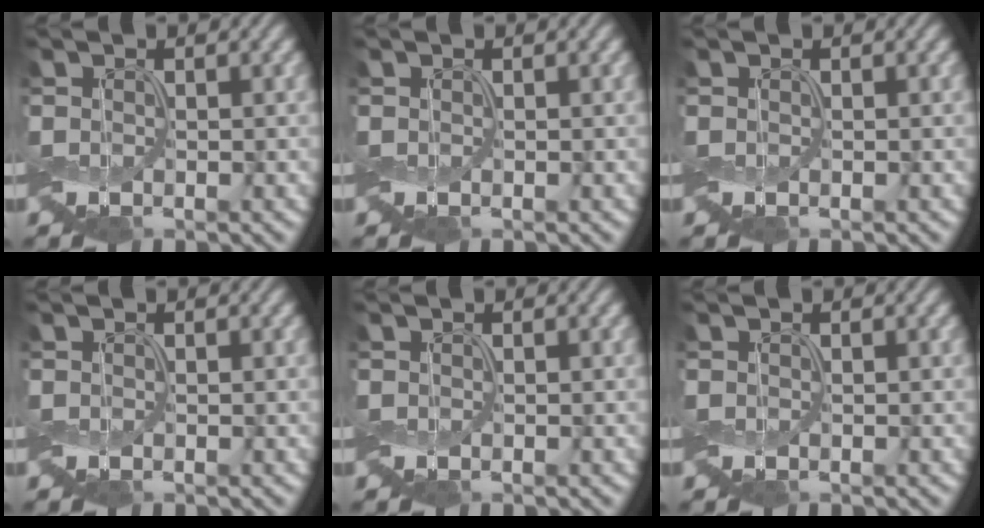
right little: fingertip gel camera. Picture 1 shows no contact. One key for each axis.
{"total": 0.0}
{"total": 0.0}
{"total": 0.0}
{"total": 0.0}
{"total": 0.0}